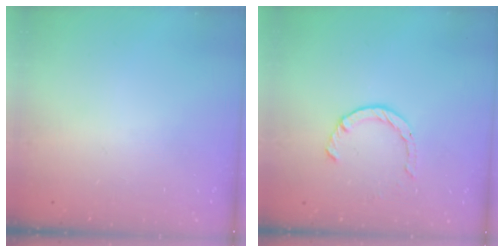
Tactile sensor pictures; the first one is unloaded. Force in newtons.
{"total": 2.4, "press": 2.4, "slide": 0.2}